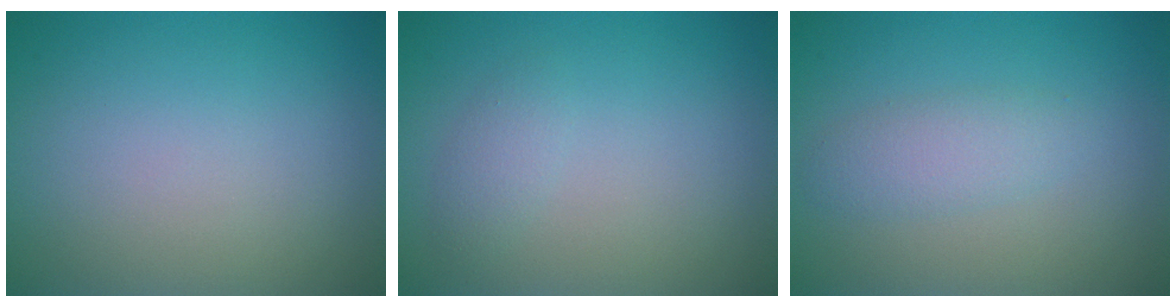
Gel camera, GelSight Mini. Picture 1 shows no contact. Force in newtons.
{"total": 2.3, "press": 2.3, "slide": 0.2}
{"total": 2.1, "press": 2.1, "slide": 0.1}